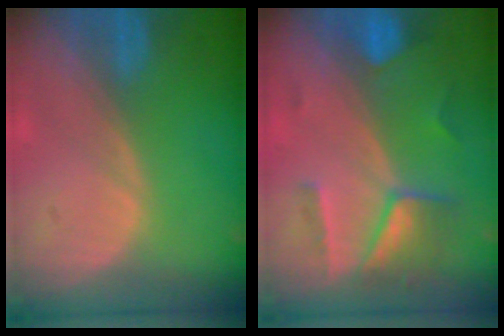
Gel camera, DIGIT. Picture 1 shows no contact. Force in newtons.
{"total": 7.5, "press": 6.6, "slide": 3.4}